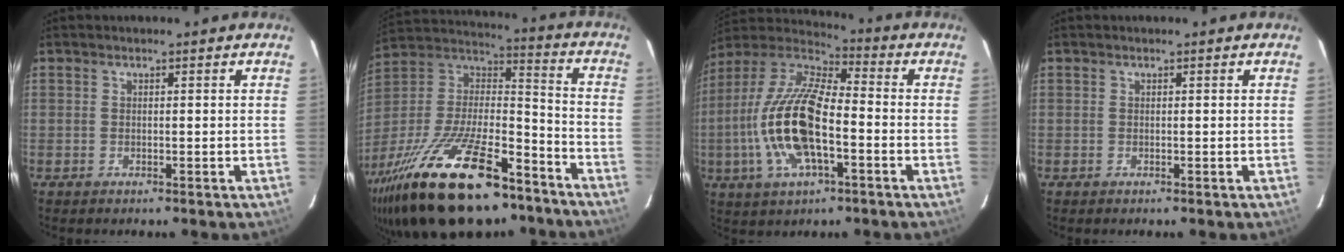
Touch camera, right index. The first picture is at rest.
{"total": 32.1, "force": [-21.2, 12.3, 20.8], "torque": [-0.408, -0.026, -0.333]}
{"total": 18.9, "force": [-4.3, 7.3, 16.9], "torque": [-0.347, -0.003, -0.089]}
{"total": 0.0}